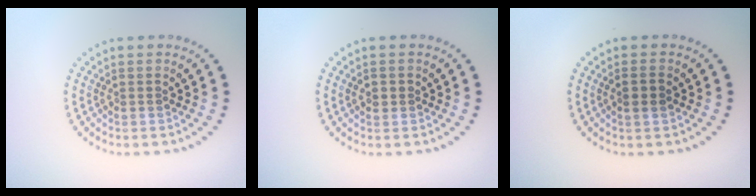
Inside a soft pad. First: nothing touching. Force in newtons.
{"total": 1.0, "press": 0.9, "slide": 0.4}
{"total": 1.5, "press": 1.4, "slide": 0.4}